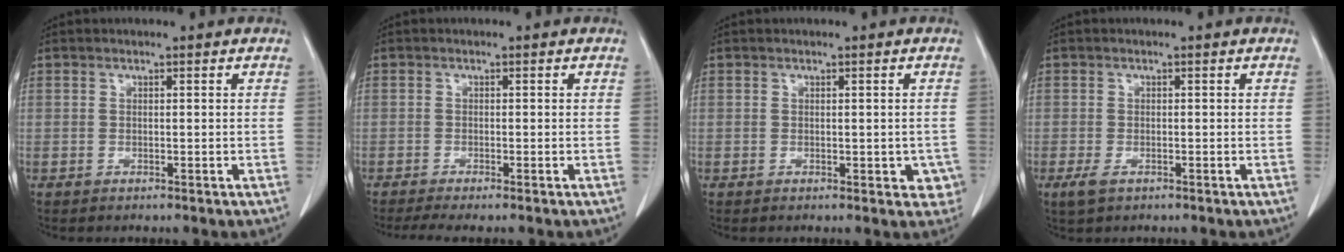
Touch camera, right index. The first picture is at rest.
{"total": 3.1, "force": [-2.4, 0.0, 2.0], "torque": [-0.032, -0.007, -0.044]}
{"total": 3.7, "force": [-0.8, 2.1, 2.9], "torque": [-0.009, 0.002, -0.005]}
{"total": 2.0, "force": [-1.0, 1.0, 1.4], "torque": [-0.035, -0.003, -0.010]}